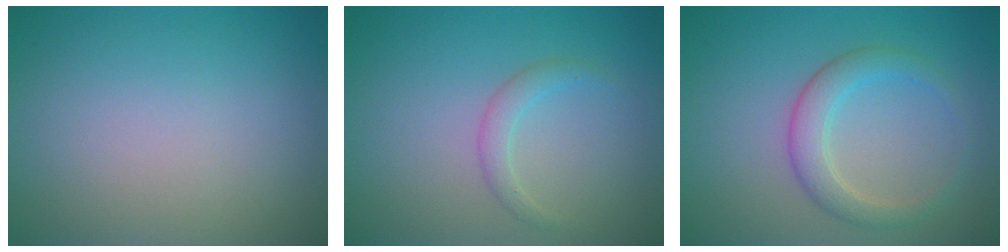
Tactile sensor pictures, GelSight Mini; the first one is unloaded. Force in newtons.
{"total": 1.5, "press": 1.5, "slide": 0.1}
{"total": 3.0, "press": 3.0, "slide": 0.1}